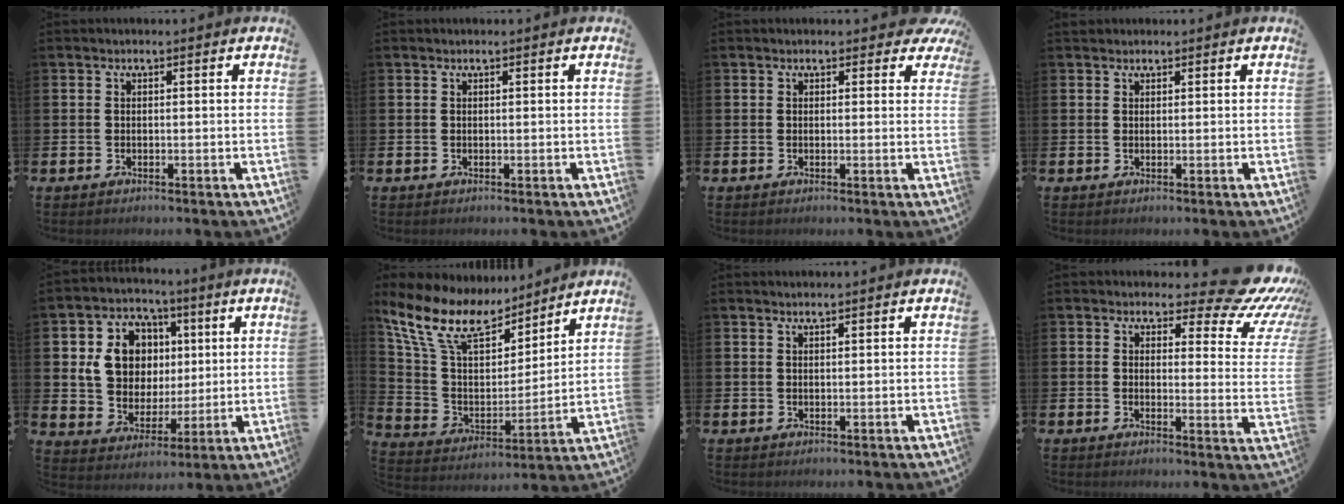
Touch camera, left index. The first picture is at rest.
{"total": 0.0}
{"total": 1.3, "force": [0.8, 0.9, 0.3], "torque": [0.009, 0.004, 0.010]}
{"total": 1.2, "force": [1.1, 0.5, -0.1], "torque": [0.025, -0.005, 0.016]}
{"total": 9.9, "force": [3.7, 8.2, 4.2], "torque": [-0.113, 0.006, 0.070]}
{"total": 12.5, "force": [10.4, 5.0, 4.9], "torque": [-0.155, -0.056, 0.188]}
{"total": 0.8, "force": [0.8, -0.1, 0.1], "torque": [0.000, -0.002, 0.014]}
{"total": 6.8, "force": [5.6, 2.4, 3.0], "torque": [-0.032, -0.056, 0.088]}